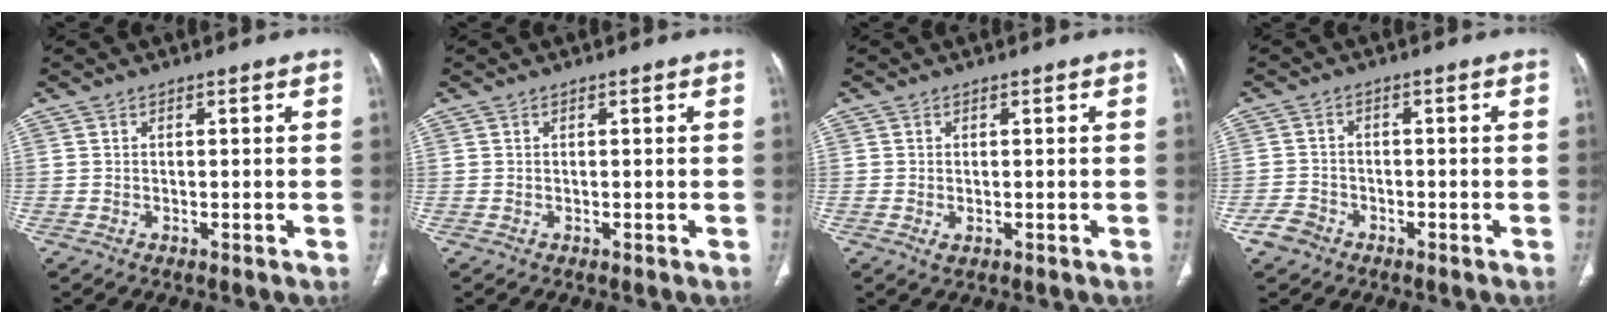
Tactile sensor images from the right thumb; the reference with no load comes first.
{"total": 0.0}
{"total": 1.1, "force": [-0.3, 0.7, 0.8], "torque": [-0.018, -0.004, -0.001]}
{"total": 3.4, "force": [-2.2, 2.4, 0.9], "torque": [-0.013, 0.015, -0.041]}